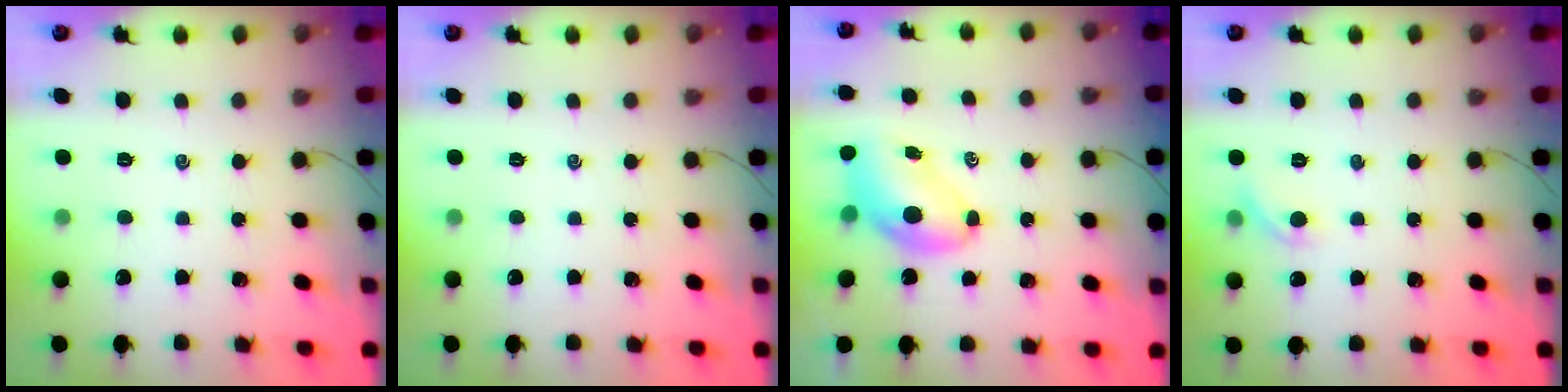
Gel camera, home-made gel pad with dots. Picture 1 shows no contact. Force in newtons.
{"total": 0.0}
{"total": 7.9, "press": 7.7, "slide": 1.7}
{"total": 5.9, "press": 5.6, "slide": 1.6}